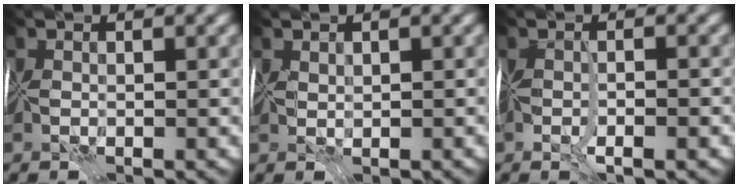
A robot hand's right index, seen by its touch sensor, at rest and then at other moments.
{"total": 0.8, "force": [0.7, -0.4, -0.3], "torque": [0.006, -0.001, 0.012]}
{"total": 1.5, "force": [-1.1, -0.7, 0.9], "torque": [-0.012, -0.007, -0.020]}